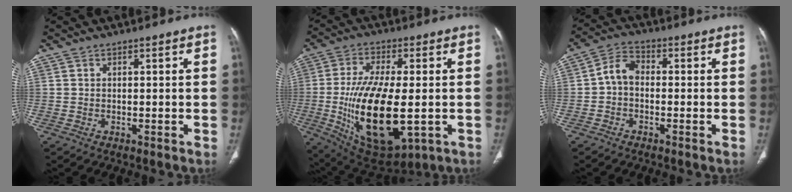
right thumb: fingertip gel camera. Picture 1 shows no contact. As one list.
[{"total": 21.1, "force": [-3.0, 9.2, 18.7], "torque": [-0.348, -0.020, -0.027]}, {"total": 5.1, "force": [-0.6, 3.5, 3.6], "torque": [-0.057, 0.018, -0.025]}]